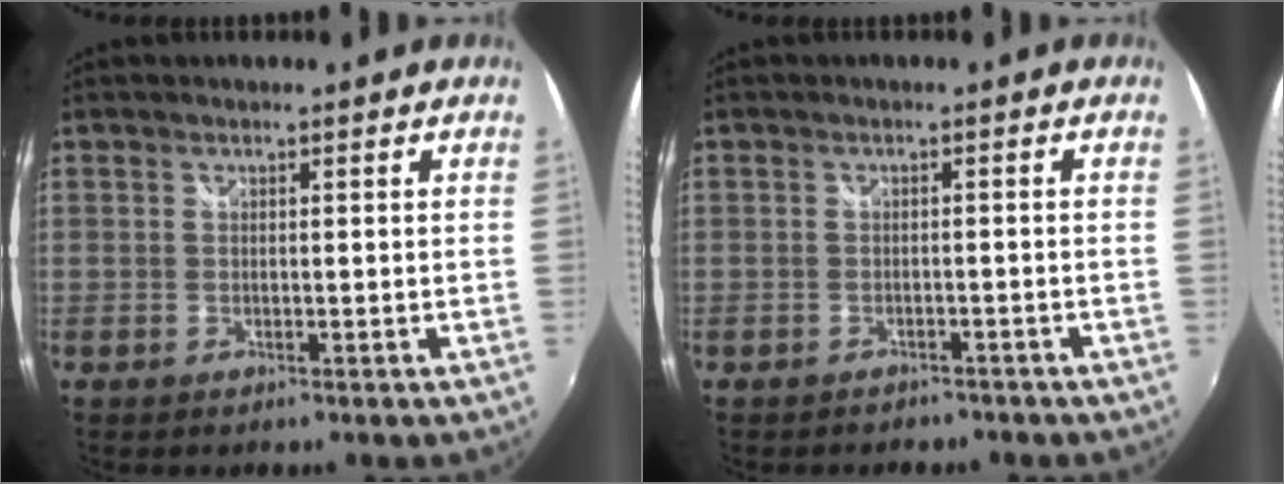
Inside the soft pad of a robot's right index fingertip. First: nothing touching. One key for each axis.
{"total": 4.0, "fx": -3.5, "fy": 1.7, "fz": 1.1, "tx": -0.024, "ty": -0.009, "tz": -0.044}